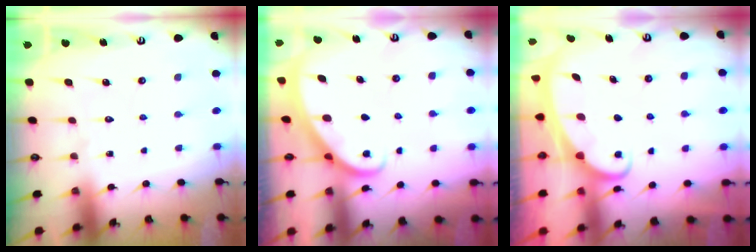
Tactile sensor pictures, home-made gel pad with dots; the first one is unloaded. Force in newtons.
{"total": 2.0, "press": 2.0, "slide": 0.2}
{"total": 2.3, "press": 2.3, "slide": 0.3}